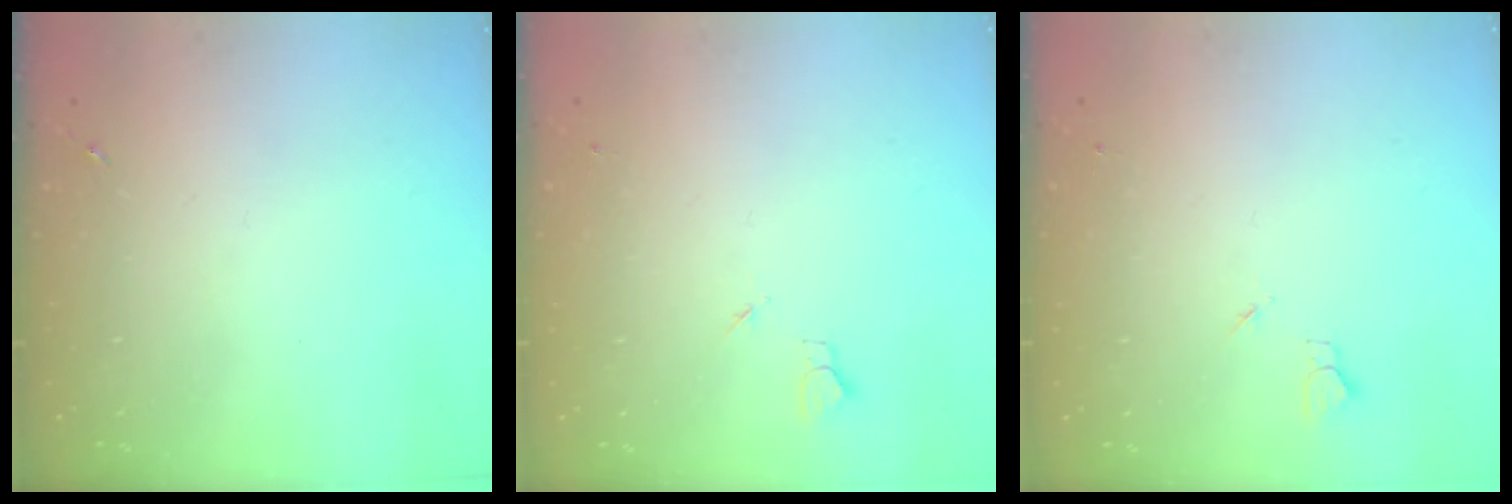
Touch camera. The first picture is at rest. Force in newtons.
{"total": 2.7, "press": 2.6, "slide": 0.3}
{"total": 2.7, "press": 2.6, "slide": 0.3}